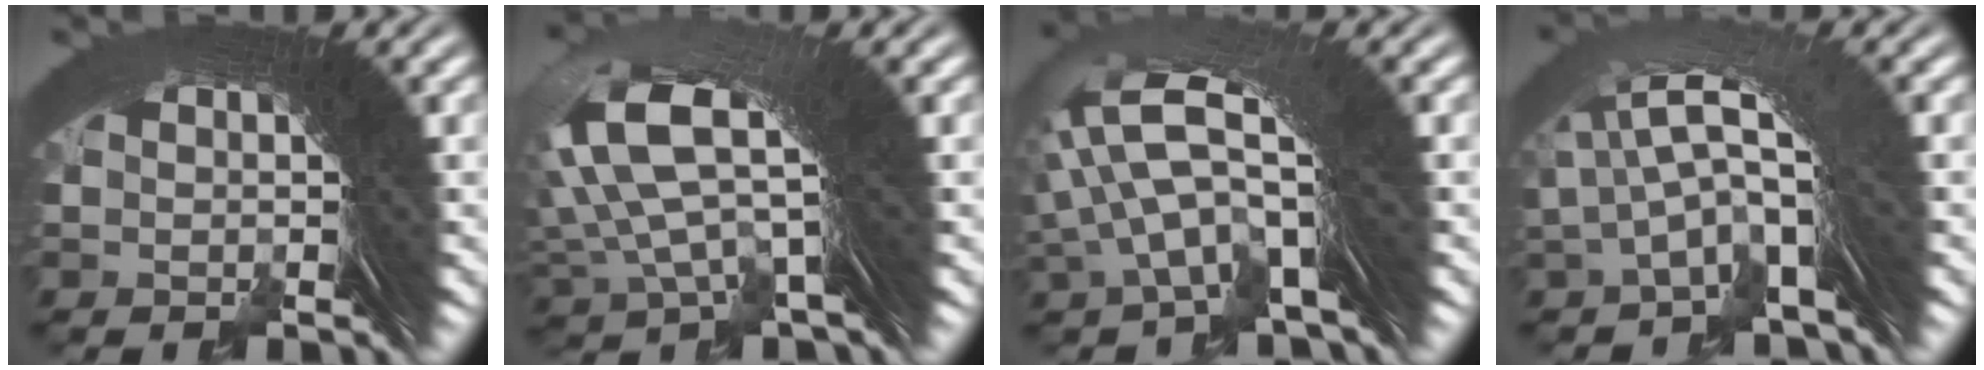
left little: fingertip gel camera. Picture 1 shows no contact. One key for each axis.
{"total": 7.8, "fx": 2.0, "fy": 4.3, "fz": 6.3, "tx": -0.139, "ty": -0.002, "tz": 0.031}
{"total": 5.5, "fx": 1.2, "fy": 2.2, "fz": 4.9, "tx": -0.123, "ty": 0.002, "tz": 0.019}
{"total": 4.1, "fx": 0.2, "fy": 1.3, "fz": 3.9, "tx": -0.080, "ty": 0.005, "tz": 0.006}